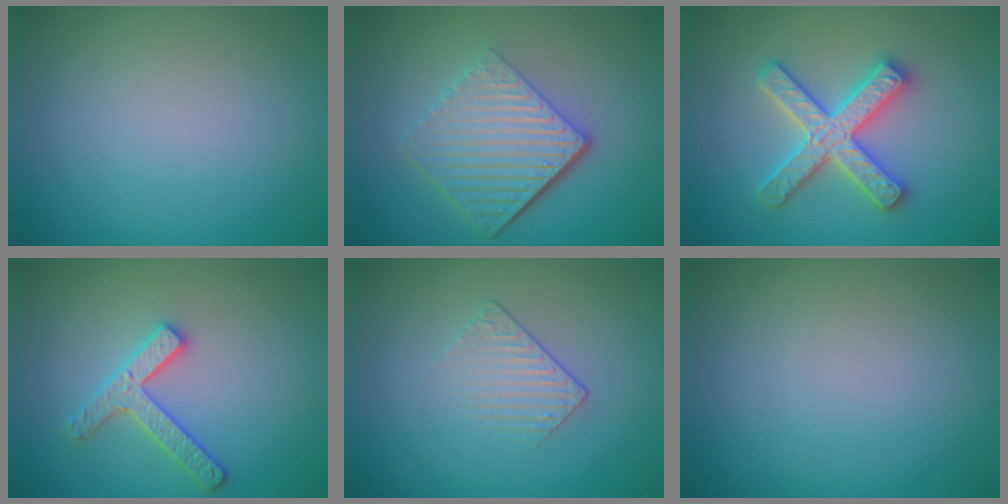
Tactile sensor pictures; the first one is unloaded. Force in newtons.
{"total": 6.7, "press": 4.4, "slide": 5.1}
{"total": 5.0, "press": 4.9, "slide": 0.8}
{"total": 2.9, "press": 2.8, "slide": 0.6}
{"total": 1.4, "press": 0.9, "slide": 1.1}
{"total": 0.0}